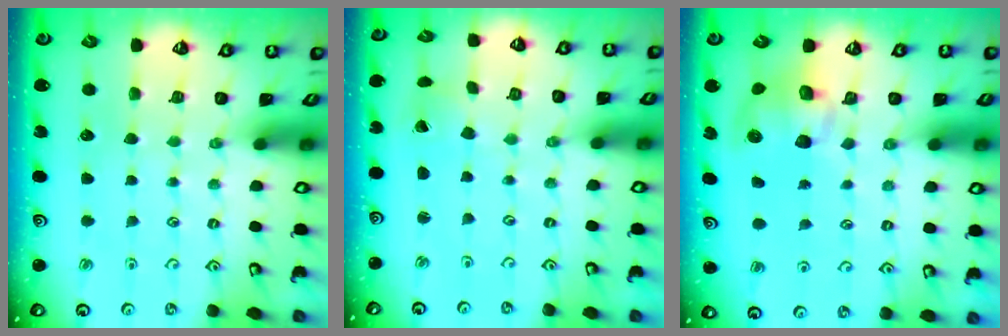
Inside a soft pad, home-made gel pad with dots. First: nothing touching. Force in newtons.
{"total": 2.1, "press": 2.1, "slide": 0.3}
{"total": 9.0, "press": 8.9, "slide": 1.3}